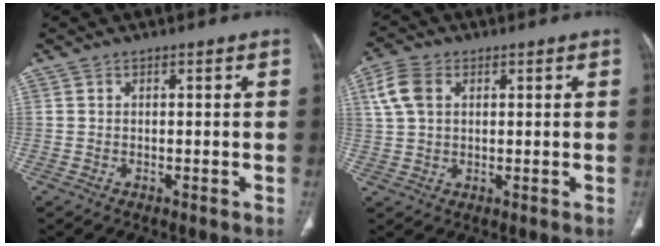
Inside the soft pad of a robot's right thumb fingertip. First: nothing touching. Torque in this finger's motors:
{"motor_torque": [0.10, 0.92, 0.83, 0.28, 0.00]}